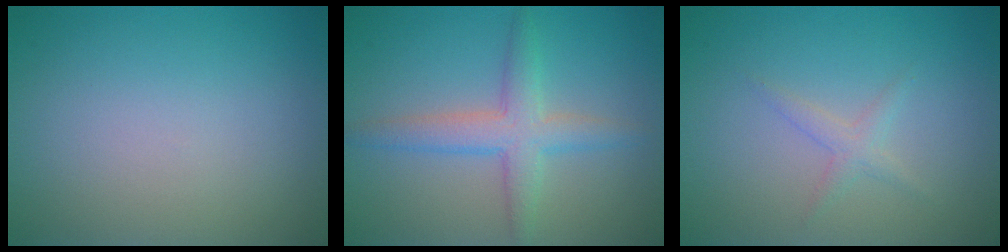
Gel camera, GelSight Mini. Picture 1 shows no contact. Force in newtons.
{"total": 3.6, "press": 3.6, "slide": 0.1}
{"total": 1.3, "press": 1.3, "slide": 0.1}